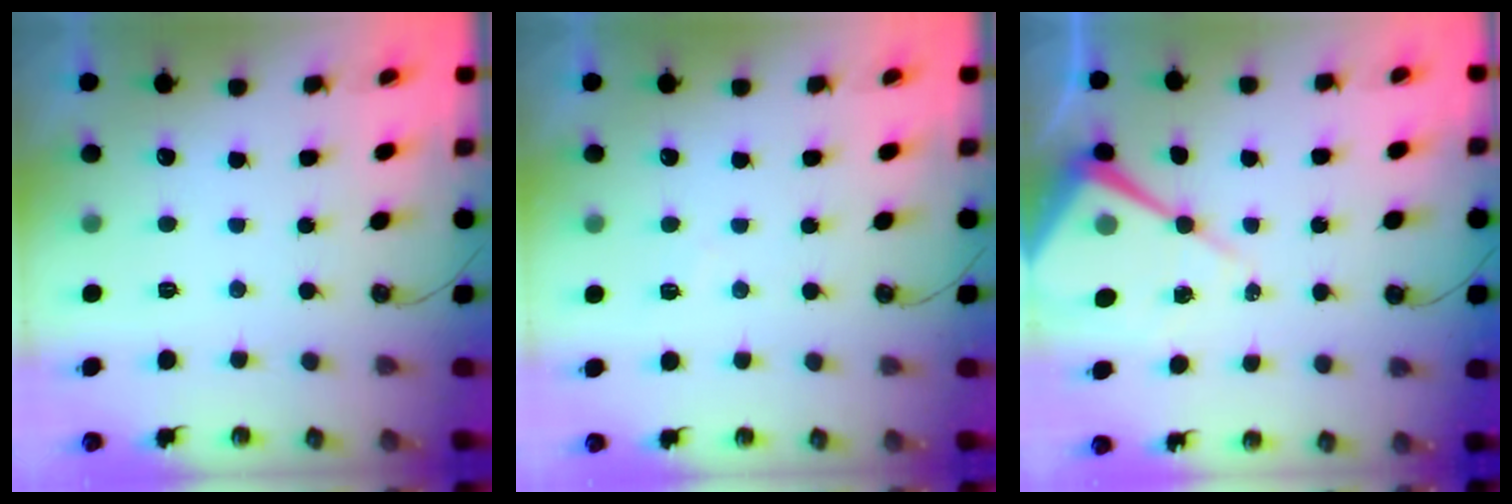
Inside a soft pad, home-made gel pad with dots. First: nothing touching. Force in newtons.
{"total": 4.2, "press": 4.2, "slide": 0.6}
{"total": 12.7, "press": 12.7, "slide": 1.2}